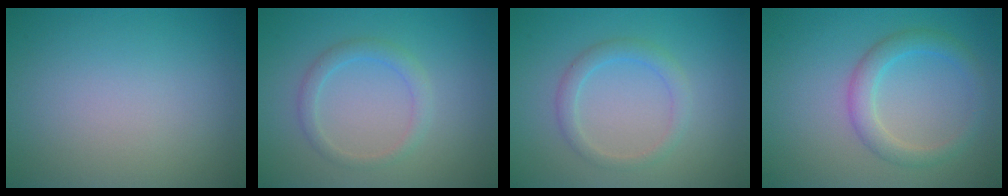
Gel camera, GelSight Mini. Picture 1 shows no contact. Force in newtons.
{"total": 1.8, "press": 1.8, "slide": 0.0}
{"total": 2.1, "press": 2.1, "slide": 0.1}
{"total": 2.8, "press": 2.8, "slide": 0.1}